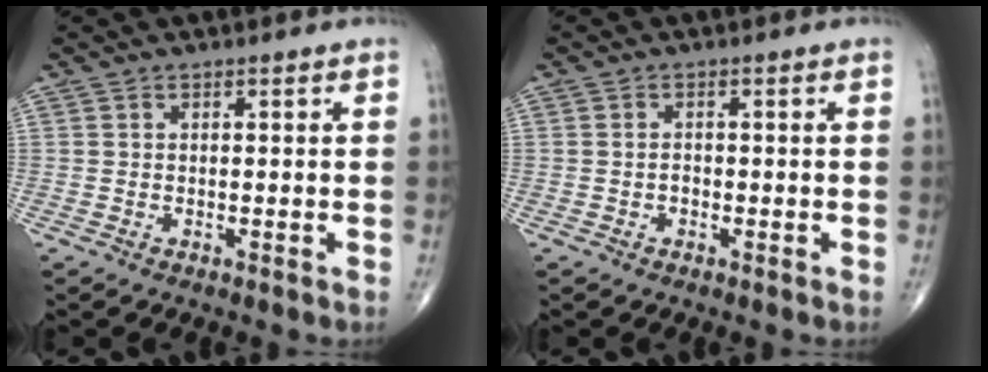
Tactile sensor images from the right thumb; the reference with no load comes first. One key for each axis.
{"total": 1.1, "fx": -0.5, "fy": 0.9, "fz": 0.5, "tx": -0.003, "ty": 0.005, "tz": -0.010}